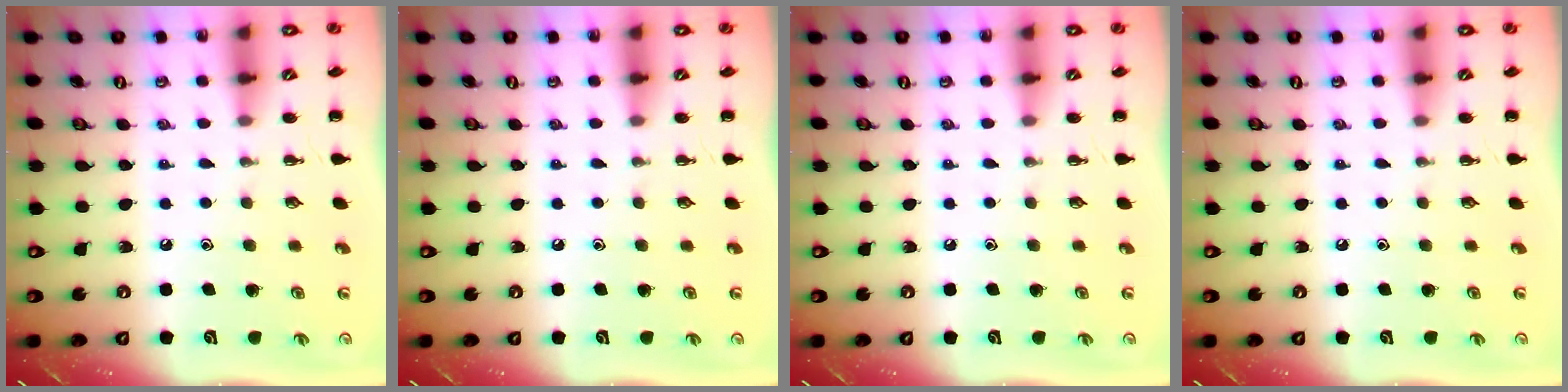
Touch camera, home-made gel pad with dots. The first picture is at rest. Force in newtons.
{"total": 0.0}
{"total": 0.0}
{"total": 0.0}